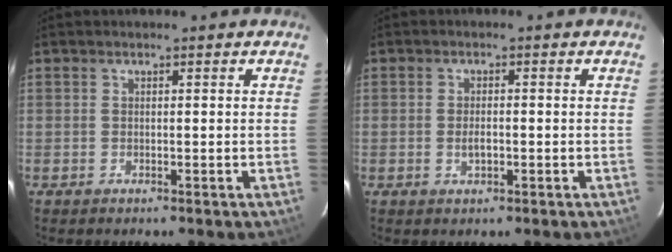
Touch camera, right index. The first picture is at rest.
{"total": 2.3, "force": [-0.5, 1.0, 1.9], "torque": [-0.036, 0.001, -0.009]}